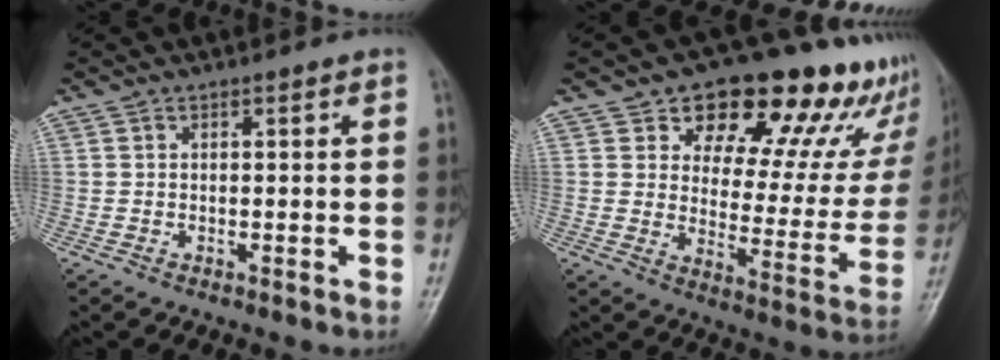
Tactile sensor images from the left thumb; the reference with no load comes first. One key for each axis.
{"total": 23.1, "fx": 15.6, "fy": 11.4, "fz": 12.7, "tx": -0.112, "ty": -0.071, "tz": 0.199}